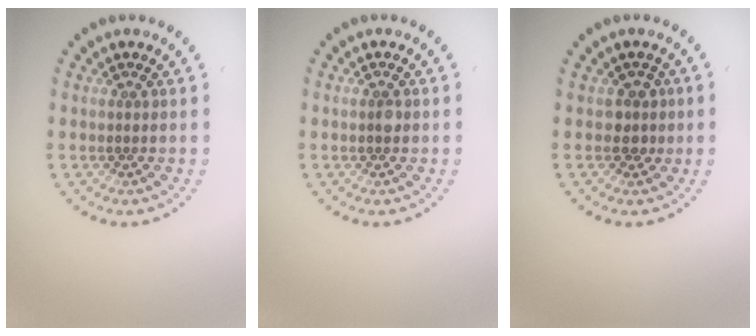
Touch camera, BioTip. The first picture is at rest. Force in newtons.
{"total": 1.0, "press": 1.0, "slide": 0.0}
{"total": 1.6, "press": 1.2, "slide": 1.0}